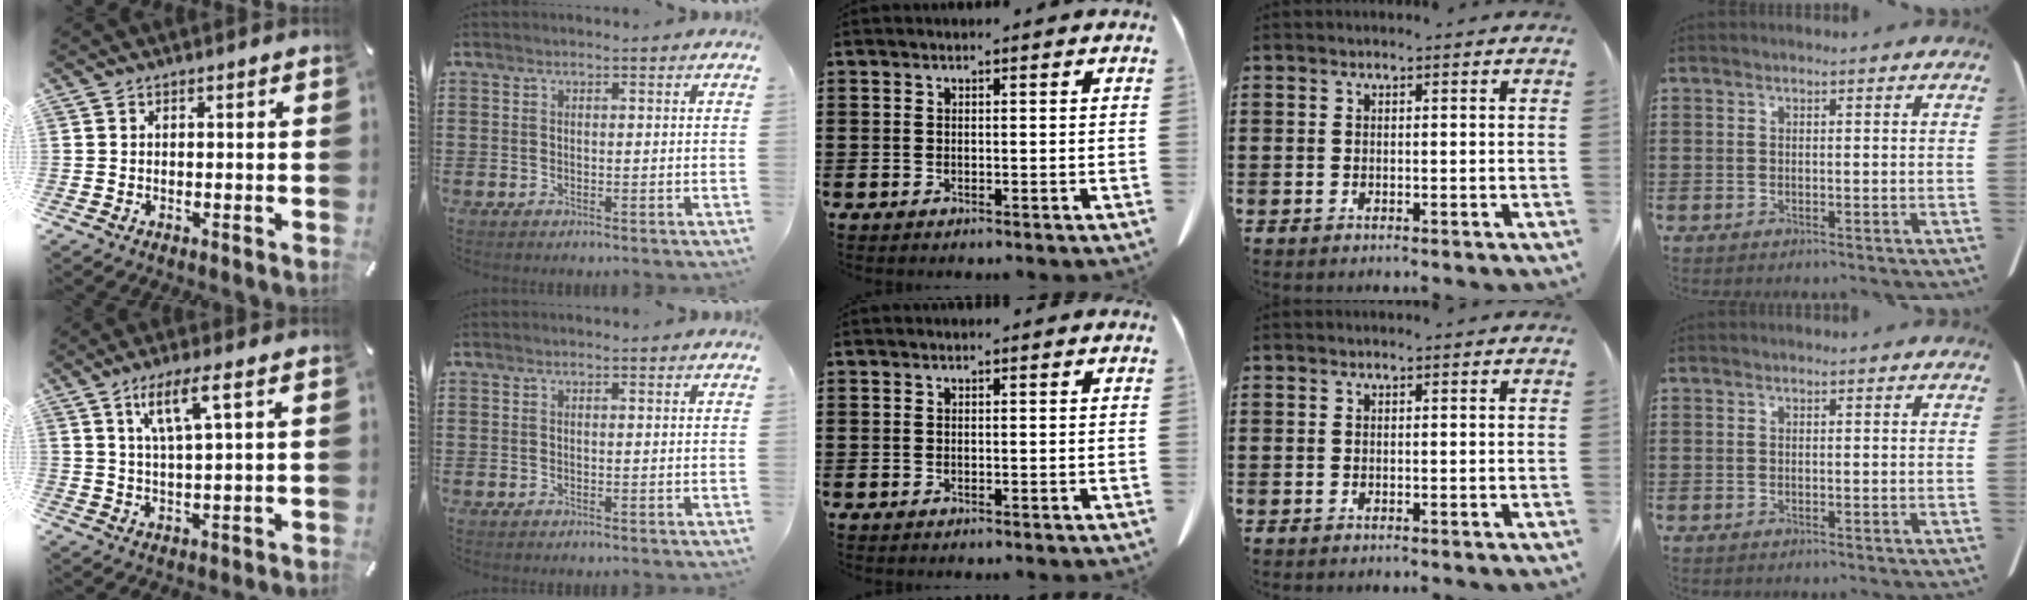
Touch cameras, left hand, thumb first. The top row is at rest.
{"thumb": {"total": 7.8, "force": [3.6, 1.1, 6.9], "torque": [-0.142, 0.005, 0.059]}}